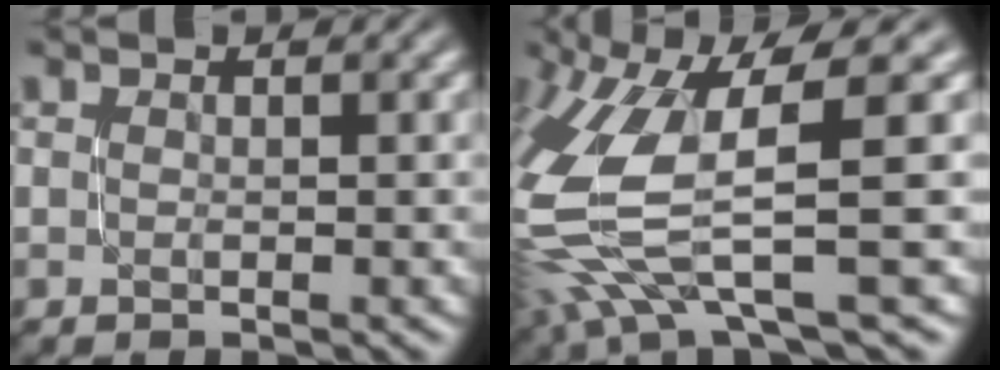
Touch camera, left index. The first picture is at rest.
{"total": 11.0, "force": [-0.5, 3.6, 10.4], "torque": [-0.243, -0.012, 0.004]}